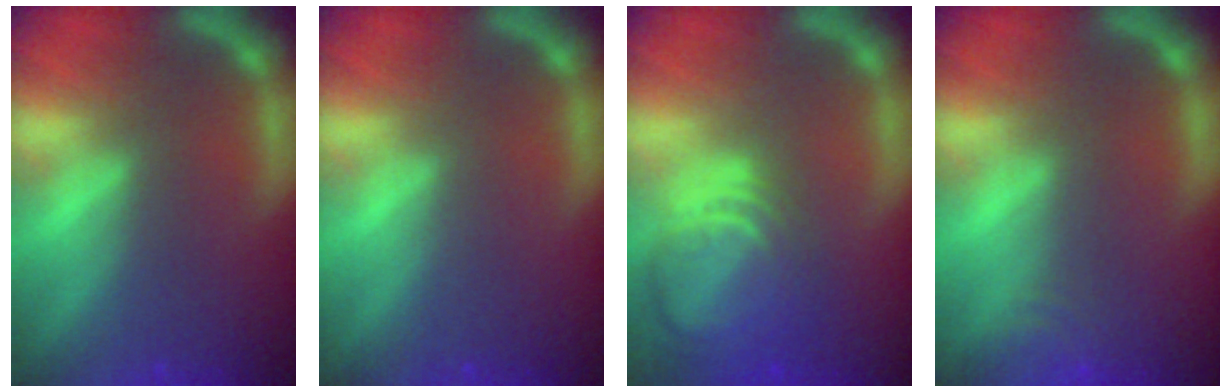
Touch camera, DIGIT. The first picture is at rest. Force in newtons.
{"total": 0.0}
{"total": 8.0}
{"total": 3.0}